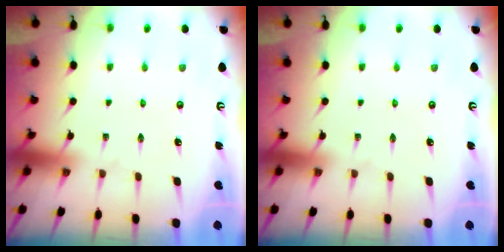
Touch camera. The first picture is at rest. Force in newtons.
{"total": 0.0}